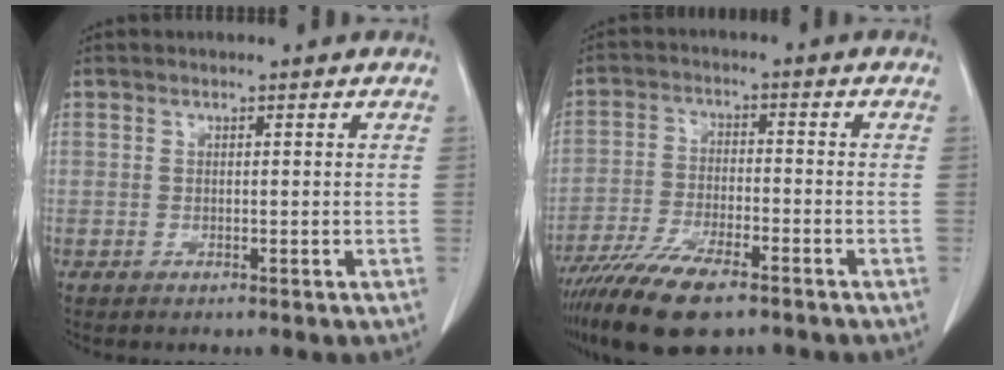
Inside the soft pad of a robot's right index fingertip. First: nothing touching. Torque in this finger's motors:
{"motor_torque": [1.12, -1.02, 0.61, 0.21]}